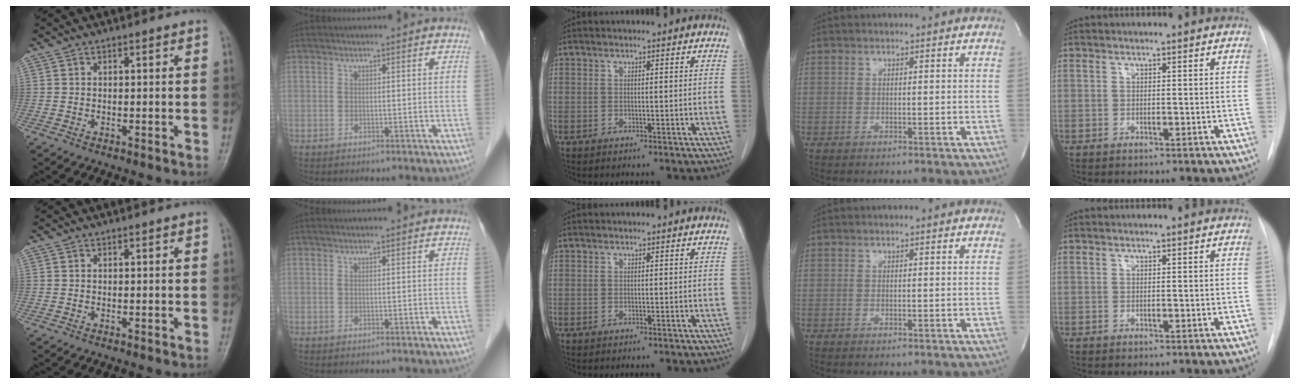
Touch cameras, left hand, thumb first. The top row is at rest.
{}